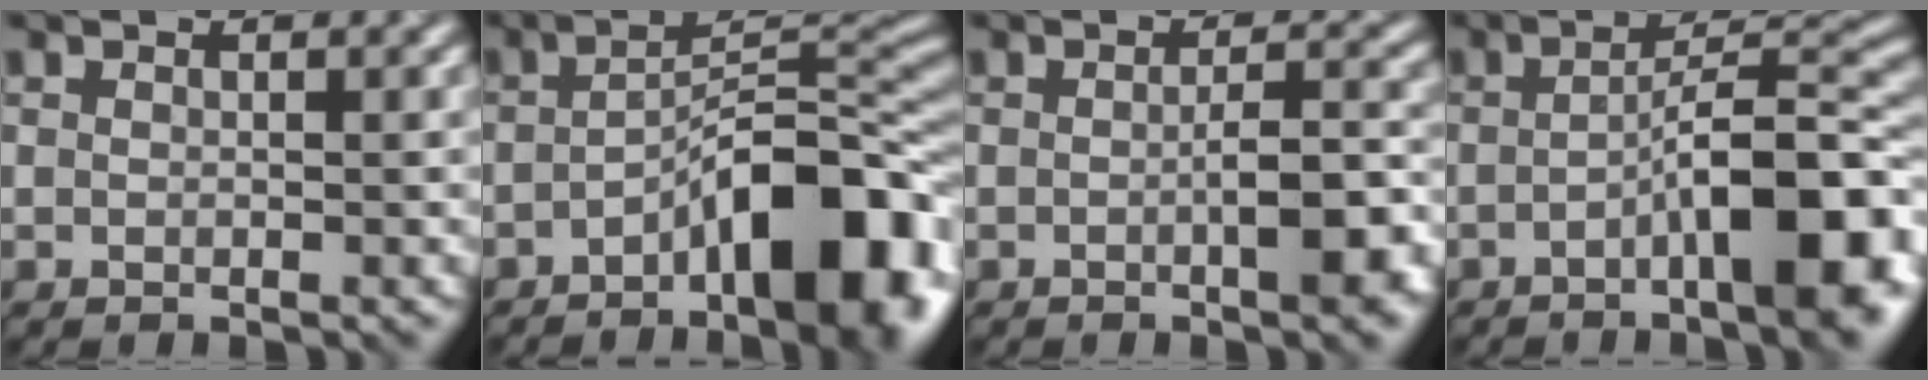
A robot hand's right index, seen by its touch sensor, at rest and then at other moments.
{"total": 10.7, "force": [-4.6, 3.4, 9.1], "torque": [-0.123, 0.014, -0.077]}
{"total": 4.7, "force": [-1.2, 1.2, 4.4], "torque": [-0.065, 0.002, -0.016]}
{"total": 10.0, "force": [-3.1, 2.6, 9.1], "torque": [-0.120, 0.012, -0.056]}